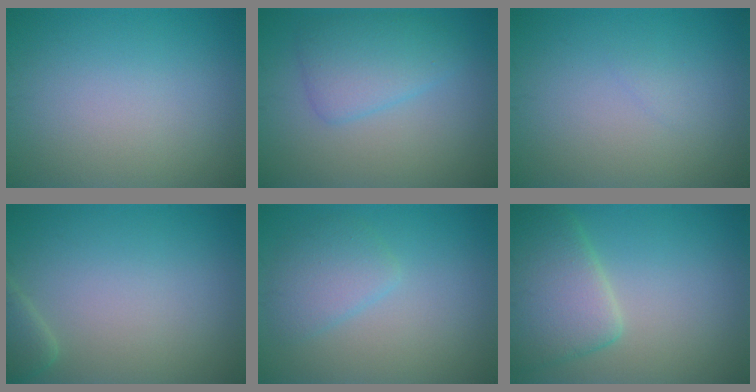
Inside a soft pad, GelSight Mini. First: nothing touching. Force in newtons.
{"total": 3.7, "press": 3.7, "slide": 0.1}
{"total": 0.5, "press": 0.5, "slide": 0.1}
{"total": 1.6, "press": 1.6, "slide": 0.2}
{"total": 2.7, "press": 2.7, "slide": 0.2}
{"total": 5.9, "press": 5.9, "slide": 0.2}